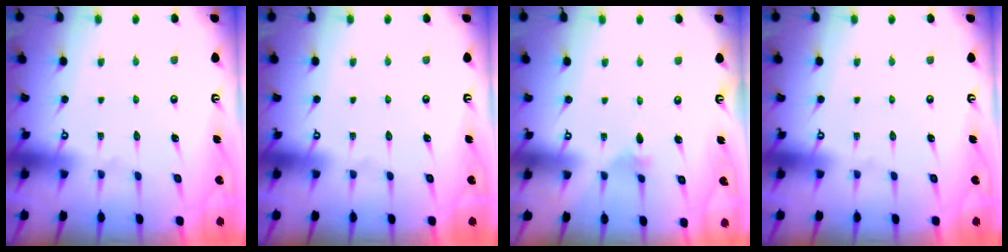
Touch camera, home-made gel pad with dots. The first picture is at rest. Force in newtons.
{"total": 0.0}
{"total": 2.4, "press": 2.4, "slide": 0.5}
{"total": 0.0}